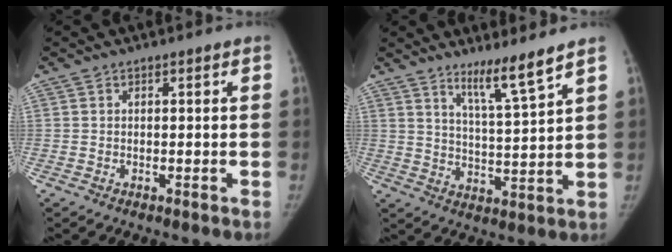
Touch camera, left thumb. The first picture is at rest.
{"total": 7.7, "force": [5.8, -0.5, 5.0], "torque": [-0.083, -0.057, 0.107]}